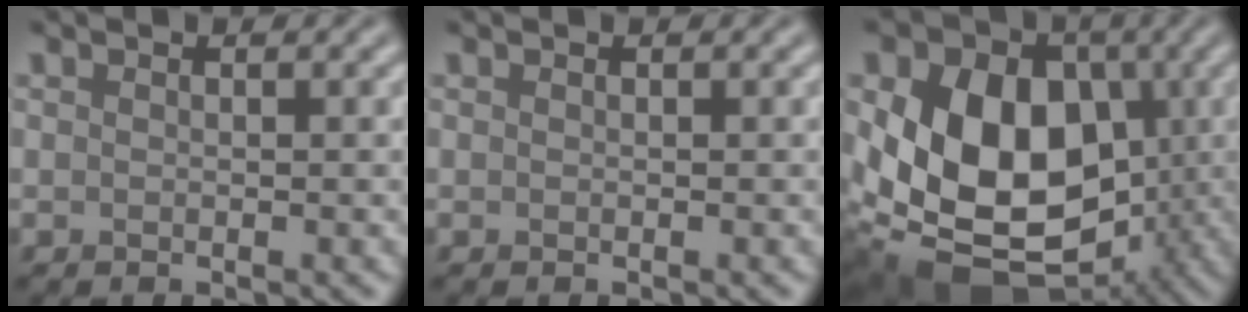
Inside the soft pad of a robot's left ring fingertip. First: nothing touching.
{"total": 0.0}
{"total": 14.6, "force": [-0.6, 10.9, 9.6], "torque": [-0.142, -0.003, -0.017]}